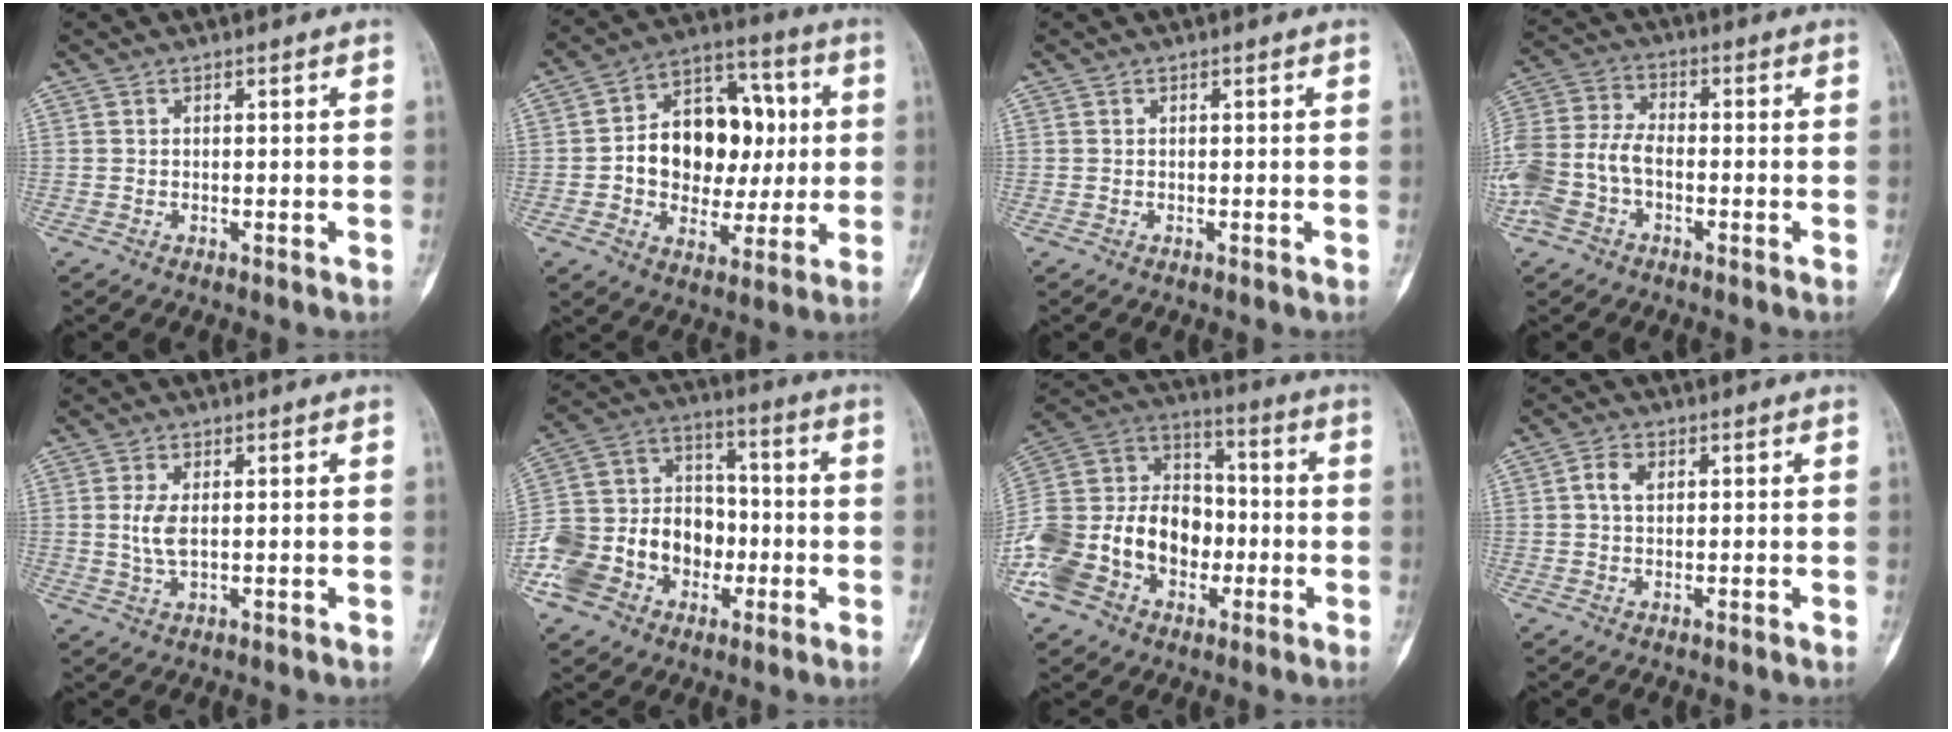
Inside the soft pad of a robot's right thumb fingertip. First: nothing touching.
{"total": 17.8, "force": [0.6, 12.9, 12.3], "torque": [-0.140, 0.031, 0.011]}
{"total": 0.0}
{"total": 11.7, "force": [-3.6, 7.6, 8.2], "torque": [-0.189, 0.028, -0.076]}
{"total": 3.8, "force": [0.4, 1.6, 3.4], "torque": [-0.077, -0.004, 0.012]}
{"total": 18.2, "force": [-6.1, 14.6, 8.9], "torque": [-0.137, 0.075, -0.105]}
{"total": 24.9, "force": [-7.6, 18.8, 14.4], "torque": [-0.293, 0.076, -0.132]}
{"total": 2.6, "force": [0.4, 1.6, 2.0], "torque": [-0.039, 0.002, 0.003]}